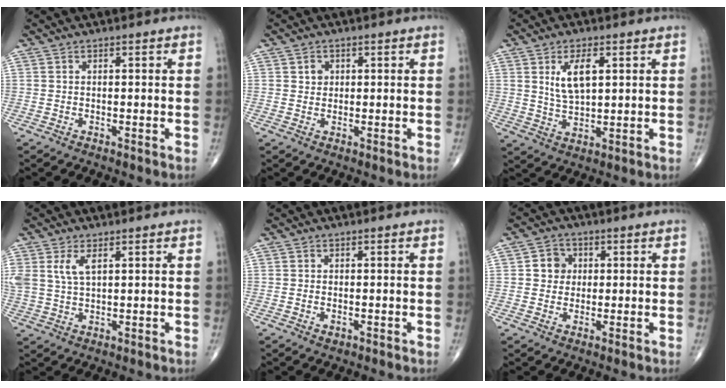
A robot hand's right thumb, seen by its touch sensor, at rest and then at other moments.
{"total": 1.8, "force": [0.6, 1.6, 0.7], "torque": [-0.001, -0.002, 0.008]}
{"total": 7.2, "force": [2.4, 3.2, 5.9], "torque": [-0.104, -0.013, 0.050]}
{"total": 5.4, "force": [2.2, 2.5, 4.2], "torque": [-0.094, -0.001, 0.053]}
{"total": 1.0, "force": [-0.3, 0.7, 0.7], "torque": [-0.011, 0.001, 0.000]}
{"total": 4.4, "force": [0.7, 4.0, 1.6], "torque": [0.001, 0.005, 0.005]}